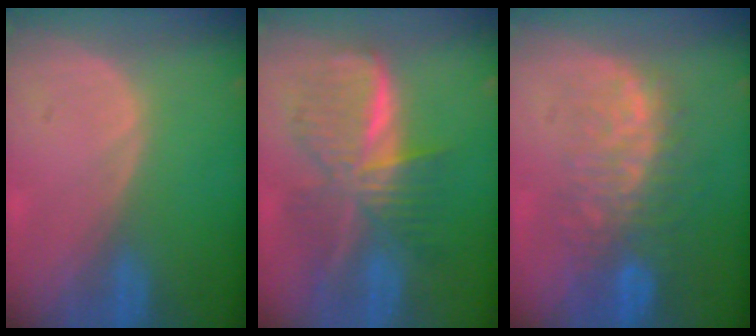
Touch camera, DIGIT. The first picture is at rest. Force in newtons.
{"total": 9.5, "press": 9.5, "slide": 0.7}
{"total": 9.9, "press": 8.6, "slide": 4.8}